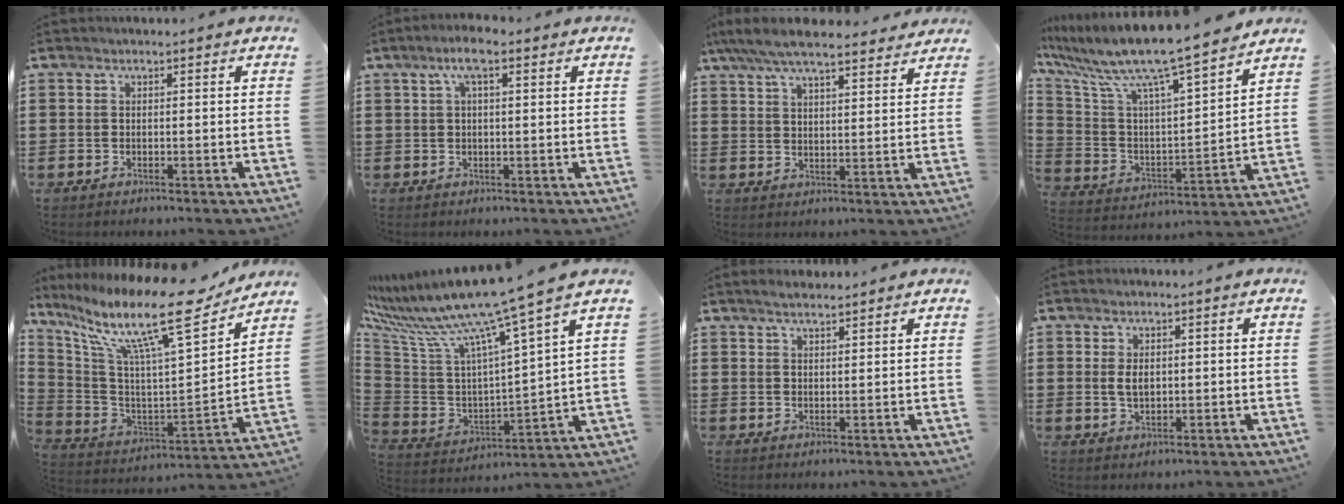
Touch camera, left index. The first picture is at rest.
{"total": 4.2, "force": [1.9, 1.0, 3.5], "torque": [-0.073, 0.009, 0.032]}
{"total": 7.0, "force": [6.2, 1.0, 3.1], "torque": [-0.080, -0.021, 0.111]}
{"total": 10.5, "force": [8.9, 0.1, 5.5], "torque": [-0.146, -0.071, 0.145]}
{"total": 16.1, "force": [11.3, 1.5, 11.4], "torque": [-0.220, -0.075, 0.172]}
{"total": 12.1, "force": [9.6, -1.1, 7.3], "torque": [-0.173, -0.077, 0.151]}
{"total": 2.1, "force": [1.9, 0.4, 0.8], "torque": [-0.020, 0.004, 0.037]}
{"total": 2.7, "force": [0.4, 1.5, 2.2], "torque": [-0.047, 0.006, 0.006]}